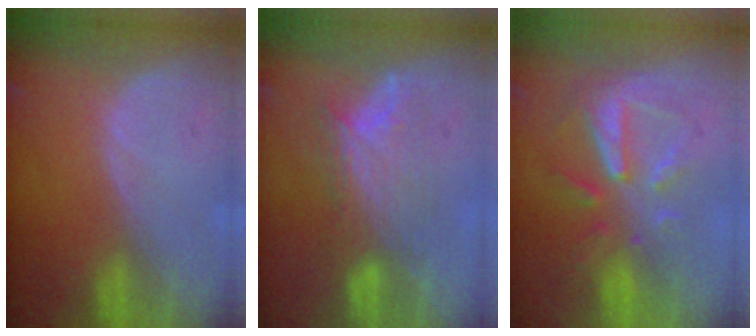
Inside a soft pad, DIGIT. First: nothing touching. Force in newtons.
{"total": 7.0, "press": 6.8, "slide": 1.9}
{"total": 8.2, "press": 7.4, "slide": 3.5}